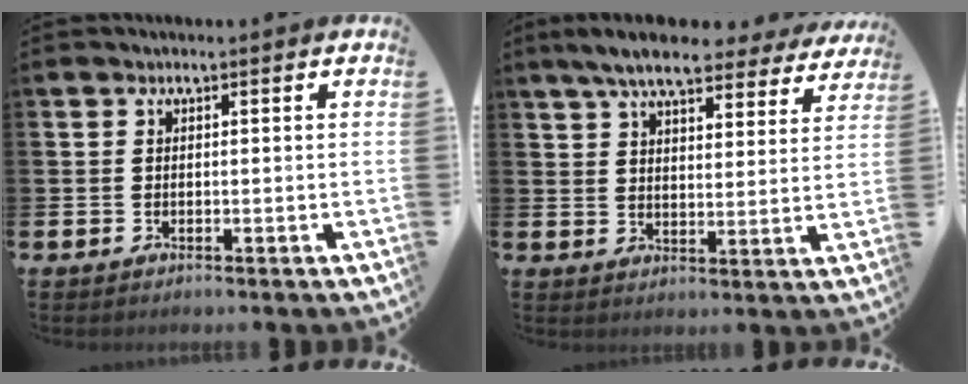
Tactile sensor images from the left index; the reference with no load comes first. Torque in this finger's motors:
{"motor_torque": [1.07, -1.07, 0.67, 0.21]}